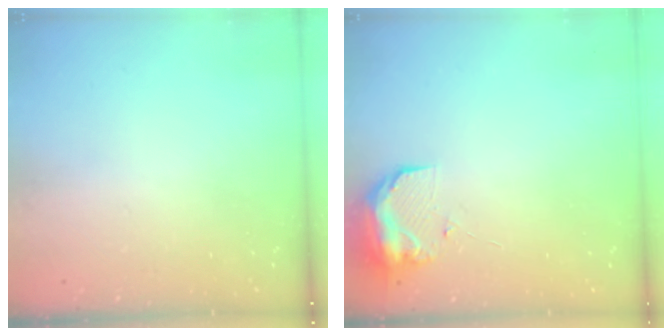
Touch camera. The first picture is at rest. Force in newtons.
{"total": 9.3, "press": 9.2, "slide": 0.7}